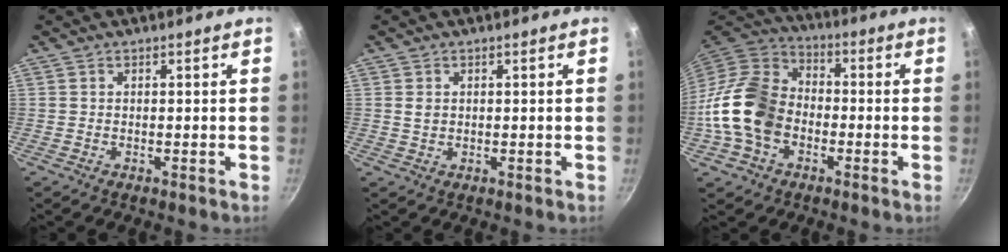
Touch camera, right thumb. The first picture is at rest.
{"total": 1.6, "force": [0.4, 1.3, 0.9], "torque": [-0.014, 0.001, 0.008]}
{"total": 16.5, "force": [-3.8, 12.2, 10.5], "torque": [-0.179, 0.037, -0.090]}